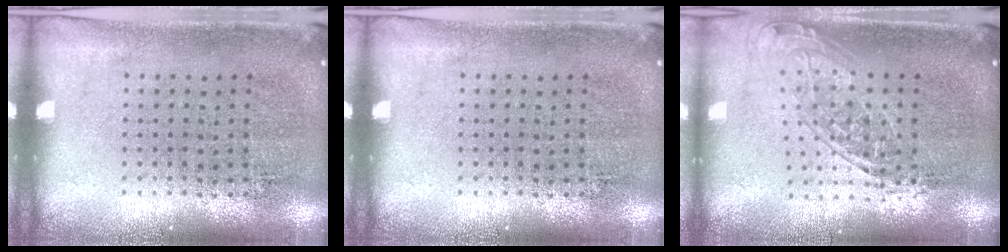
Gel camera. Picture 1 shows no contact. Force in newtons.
{"total": 0.0}
{"total": 1.6, "press": 1.3, "slide": 0.9}